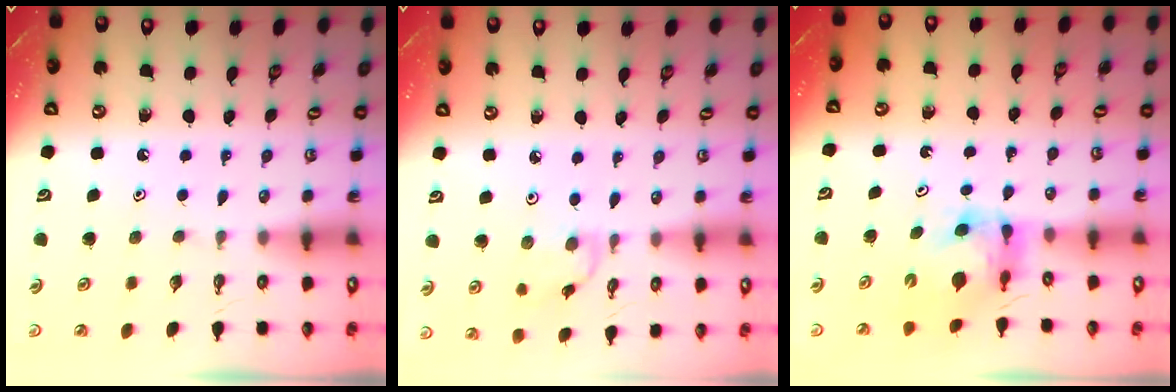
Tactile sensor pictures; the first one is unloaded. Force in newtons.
{"total": 2.6, "press": 2.6, "slide": 0.2}
{"total": 6.2, "press": 6.1, "slide": 0.8}